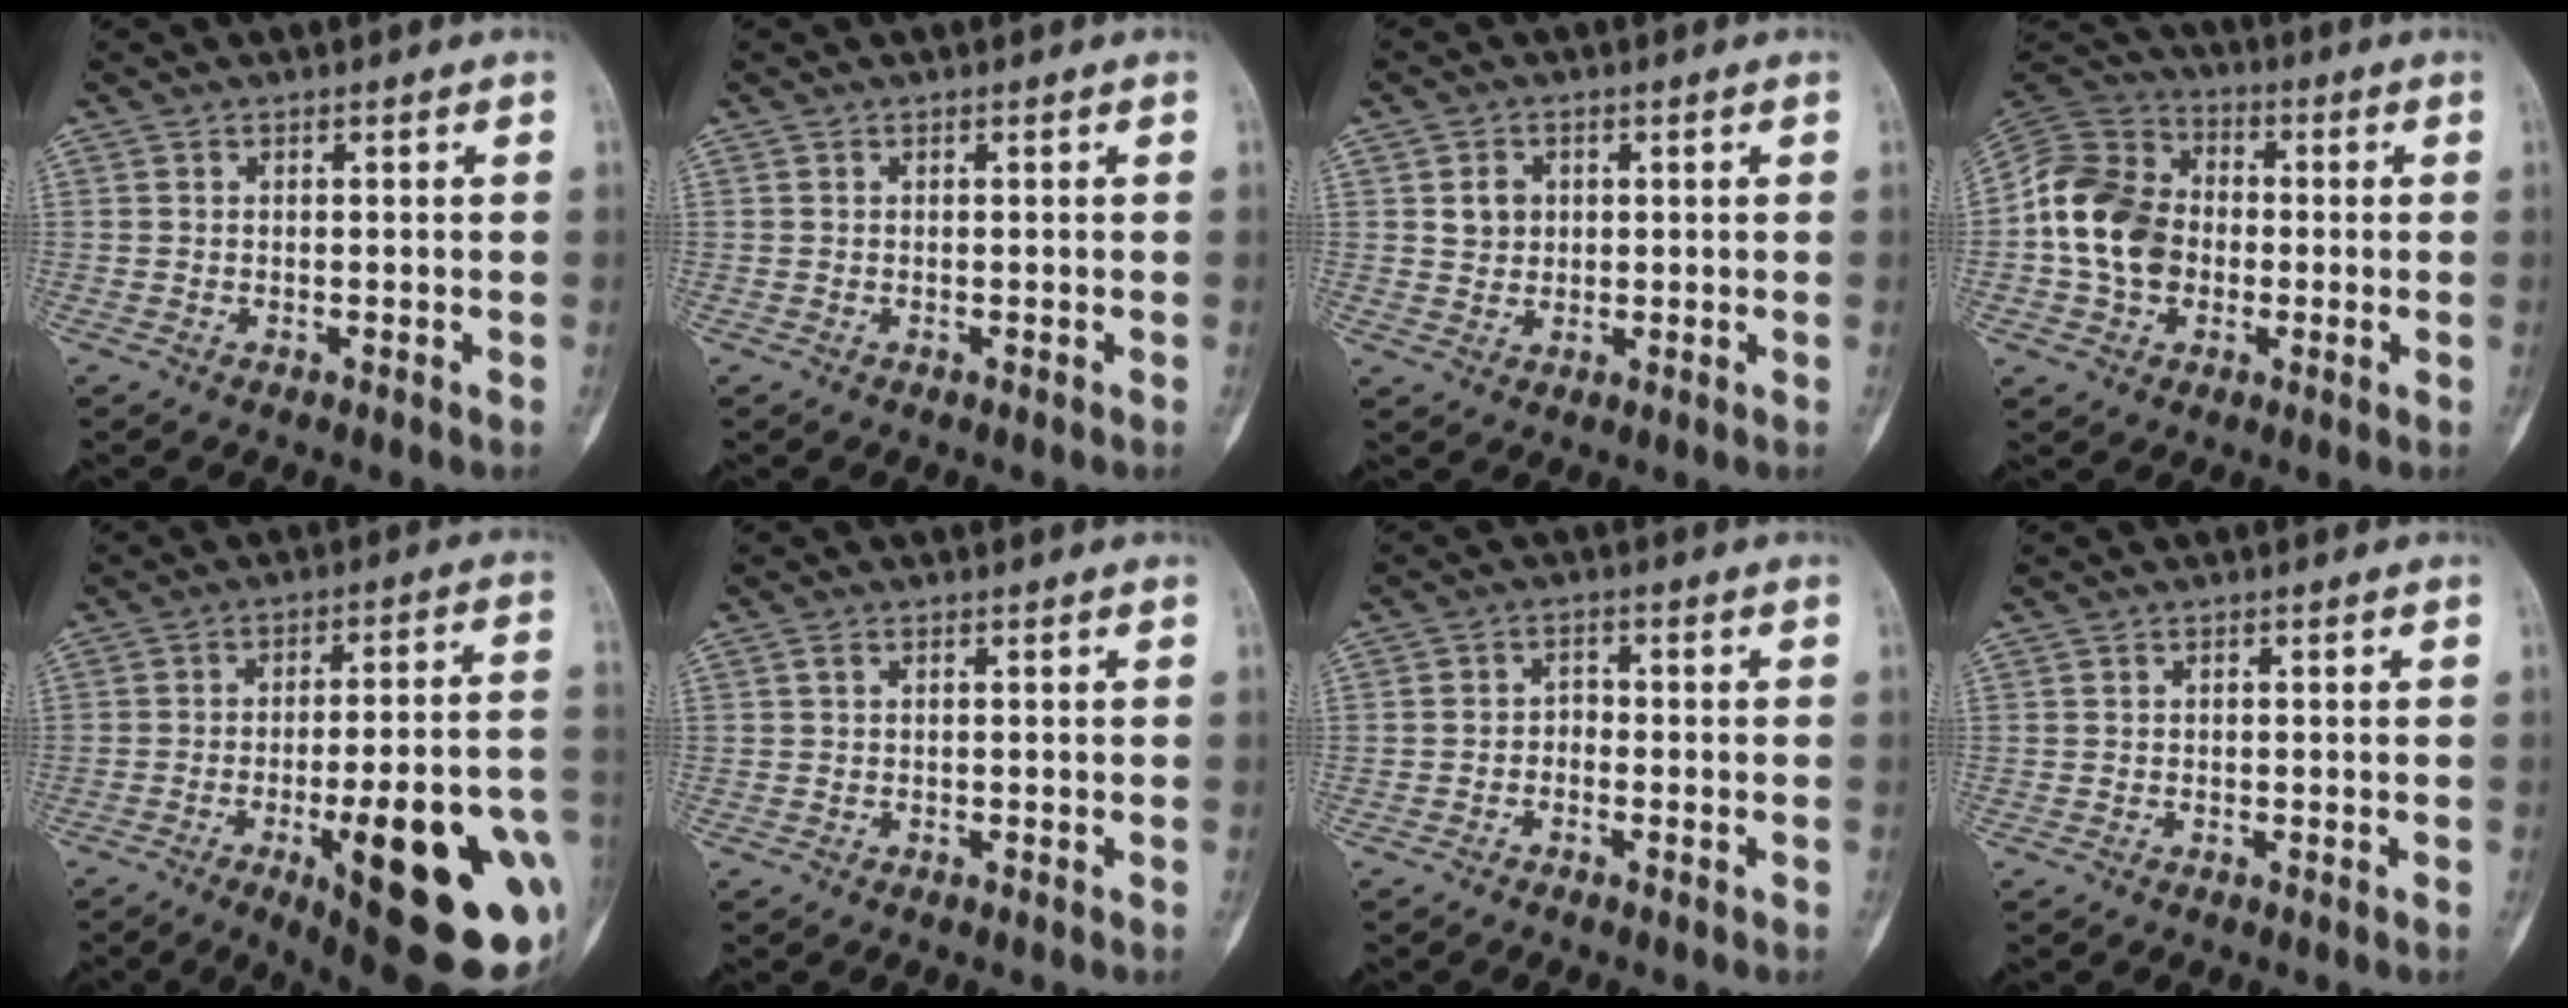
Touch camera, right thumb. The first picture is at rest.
{"total": 0.0}
{"total": 3.8, "force": [1.0, 3.4, 1.6], "torque": [-0.008, -0.002, 0.018]}
{"total": 15.0, "force": [-1.2, 11.9, 9.1], "torque": [-0.149, 0.030, -0.032]}
{"total": 26.7, "force": [-8.5, 7.3, 24.2], "torque": [-0.260, 0.013, -0.101]}
{"total": 0.7, "force": [0.1, 0.5, 0.5], "torque": [-0.008, 0.002, -0.001]}
{"total": 2.2, "force": [-1.1, 1.7, 0.9], "torque": [0.002, 0.014, -0.027]}
{"total": 0.0}